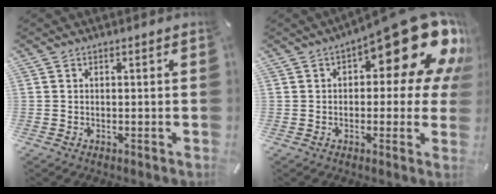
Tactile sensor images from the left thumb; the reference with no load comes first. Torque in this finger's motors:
{"motor_torque": [2.51, 2.50, 1.65, -1.12, 0.25]}